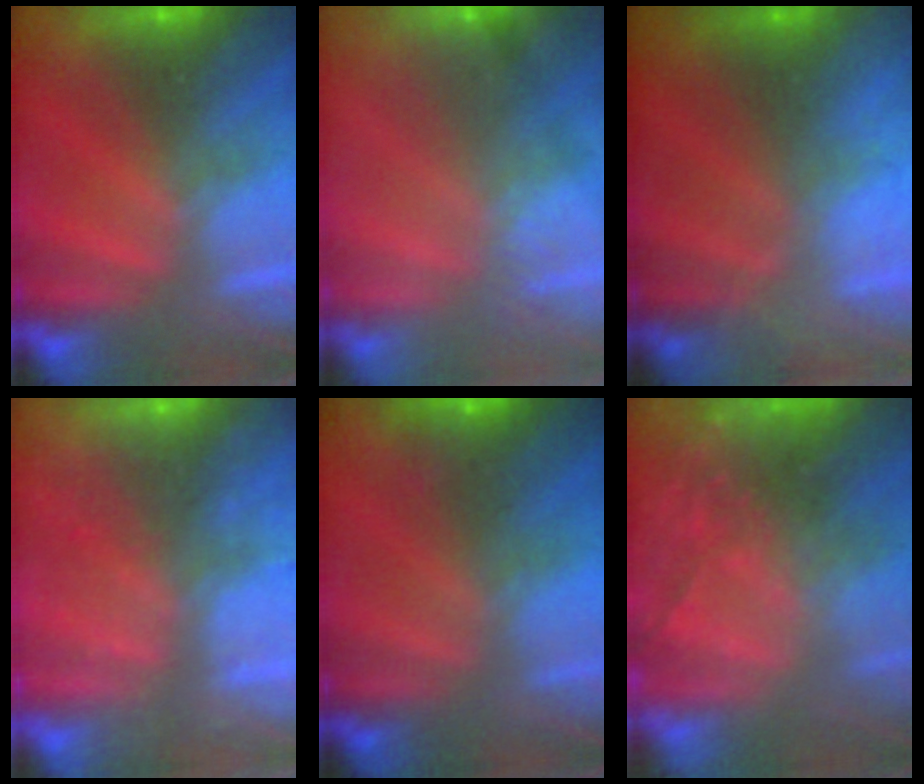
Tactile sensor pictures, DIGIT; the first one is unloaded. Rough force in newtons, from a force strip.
{"total": 2.9}
{"total": 5.8}
{"total": 8.0}
{"total": 4.4}
{"total": 9.6}